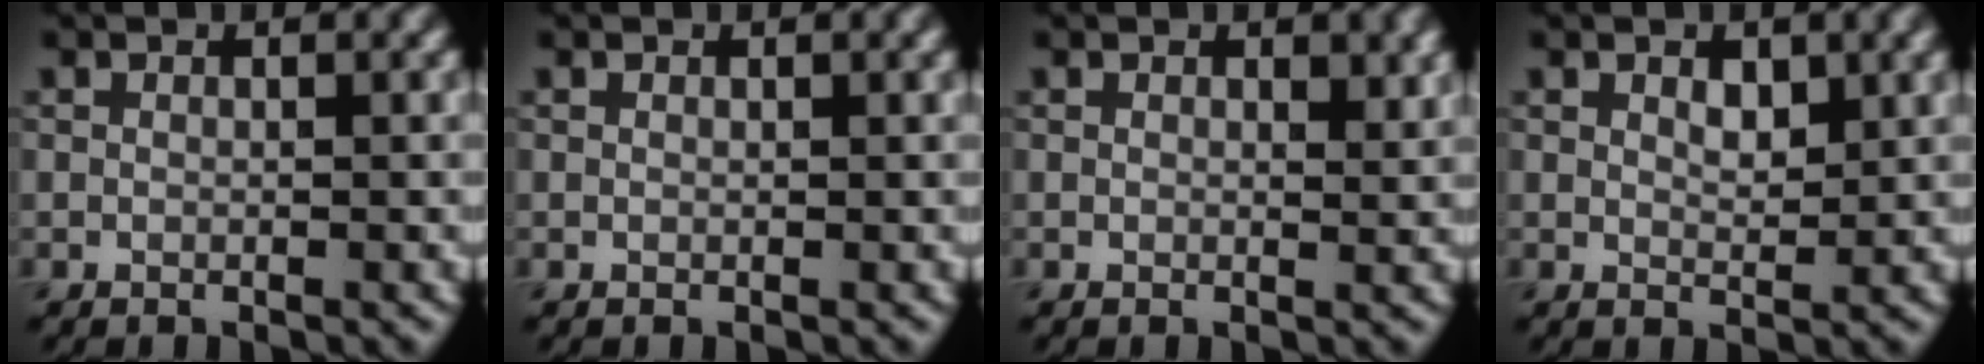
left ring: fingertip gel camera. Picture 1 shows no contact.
{"total": 0.0}
{"total": 1.1, "force": [0.6, 0.4, 0.8], "torque": [-0.008, -0.003, 0.011]}
{"total": 1.9, "force": [0.9, 0.9, 1.3], "torque": [-0.020, -0.003, 0.019]}